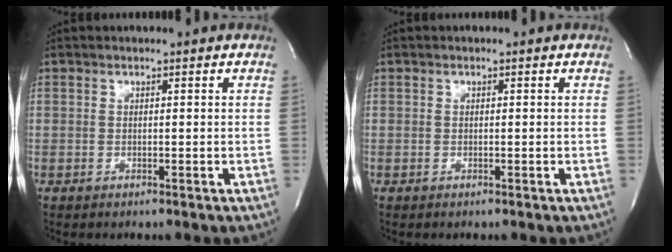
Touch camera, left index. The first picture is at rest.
{"total": 0.0}